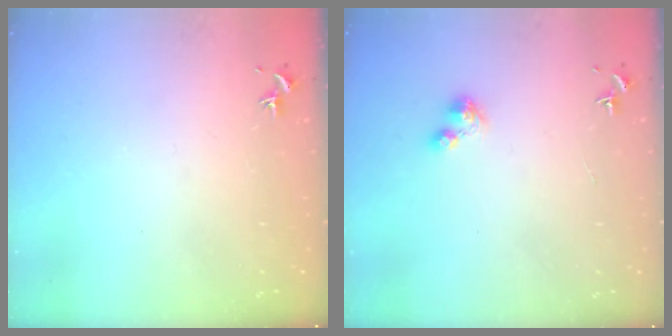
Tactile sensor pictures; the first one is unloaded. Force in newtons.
{"total": 3.6, "press": 3.6, "slide": 0.4}